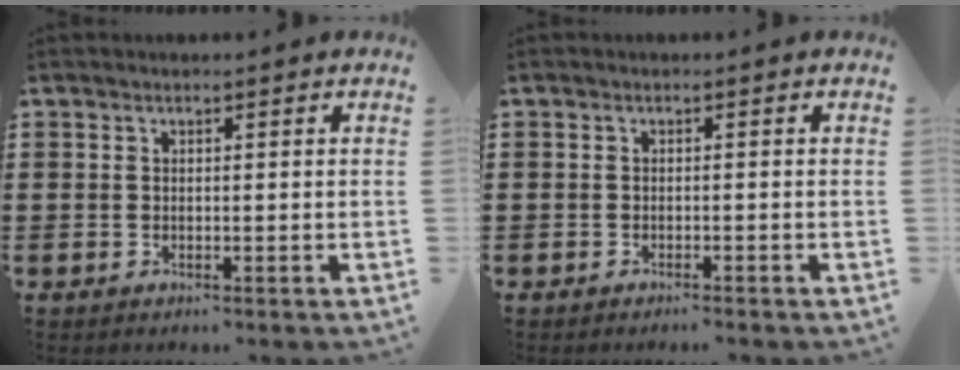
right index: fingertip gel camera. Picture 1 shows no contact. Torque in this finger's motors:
{"motor_torque": [0.28, -0.21, 0.06, -0.01]}